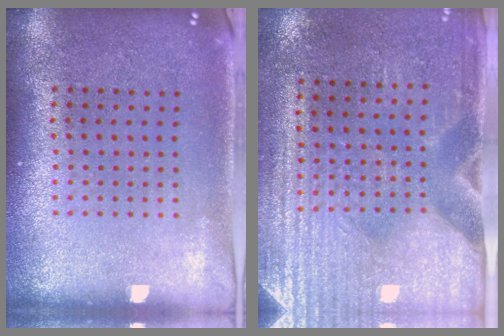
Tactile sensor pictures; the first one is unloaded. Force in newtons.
{"total": 3.0, "press": 2.7, "slide": 1.4}